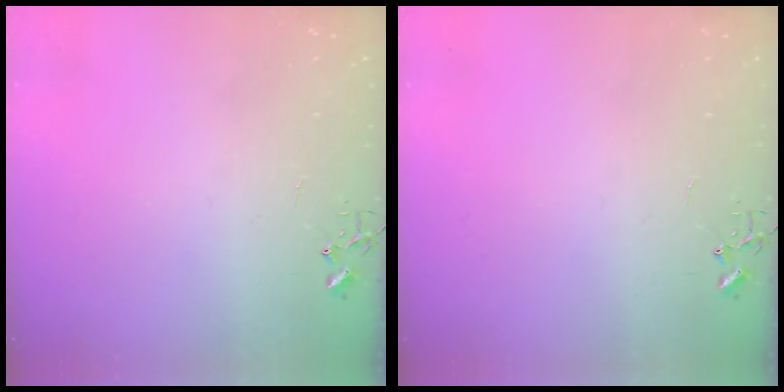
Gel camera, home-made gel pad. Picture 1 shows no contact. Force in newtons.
{"total": 0.0}